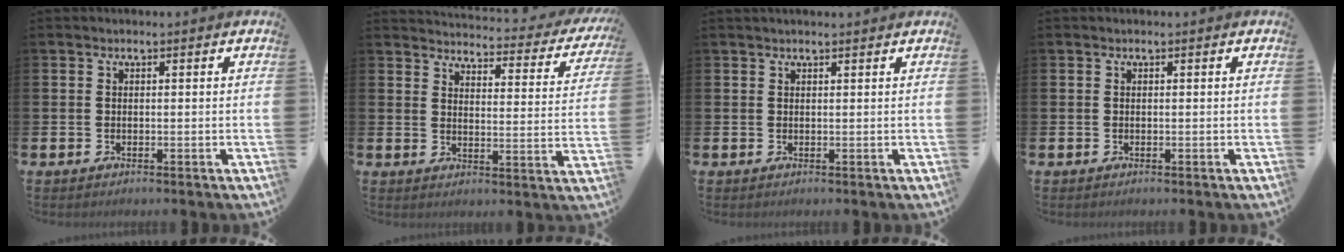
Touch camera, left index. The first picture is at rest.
{"total": 3.0, "force": [2.9, 0.8, 0.7], "torque": [-0.025, -0.031, 0.040]}
{"total": 0.8, "force": [0.8, -0.1, 0.2], "torque": [0.003, -0.002, 0.013]}
{"total": 0.0}